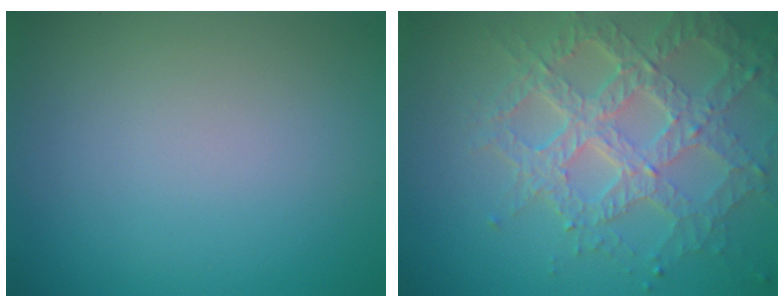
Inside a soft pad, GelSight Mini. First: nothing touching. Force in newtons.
{"total": 7.0, "press": 5.2, "slide": 4.7}